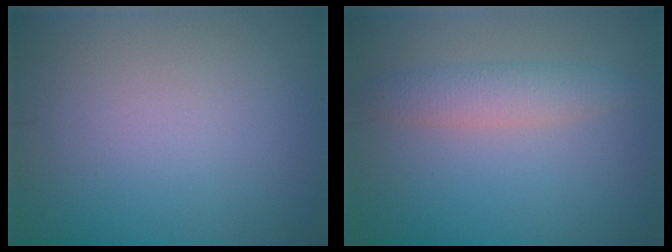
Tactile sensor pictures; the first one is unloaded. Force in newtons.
{"total": 2.6, "press": 2.6, "slide": 0.1}